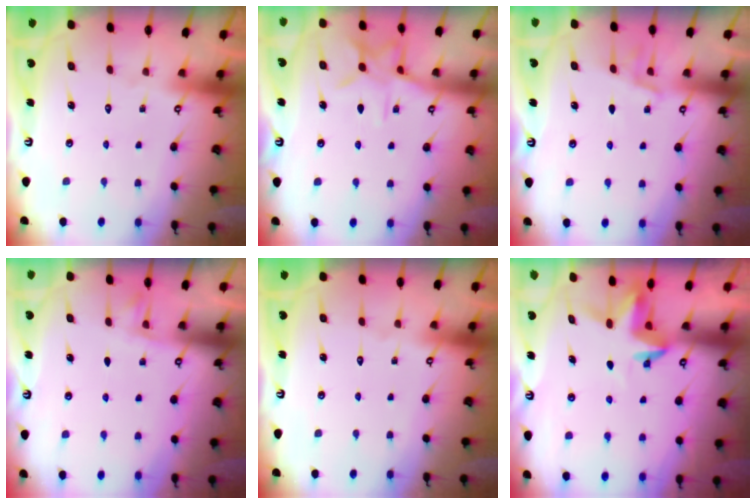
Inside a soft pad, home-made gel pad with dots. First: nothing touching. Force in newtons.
{"total": 9.0, "press": 9.0, "slide": 0.6}
{"total": 5.4, "press": 5.3, "slide": 0.8}
{"total": 2.4, "press": 2.4, "slide": 0.5}
{"total": 0.0}
{"total": 3.9, "press": 3.8, "slide": 0.3}